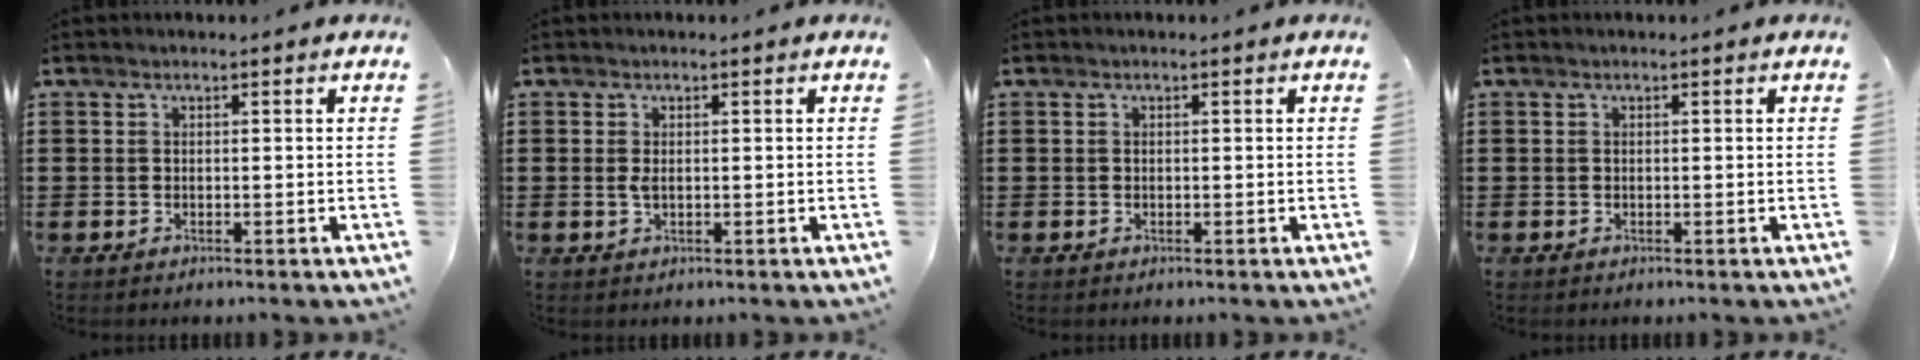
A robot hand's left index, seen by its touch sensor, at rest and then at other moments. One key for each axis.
{"total": 1.4, "fx": 0.0, "fy": 0.6, "fz": 1.2, "tx": -0.033, "ty": -0.001, "tz": -0.004}
{"total": 0.0}
{"total": 0.0}